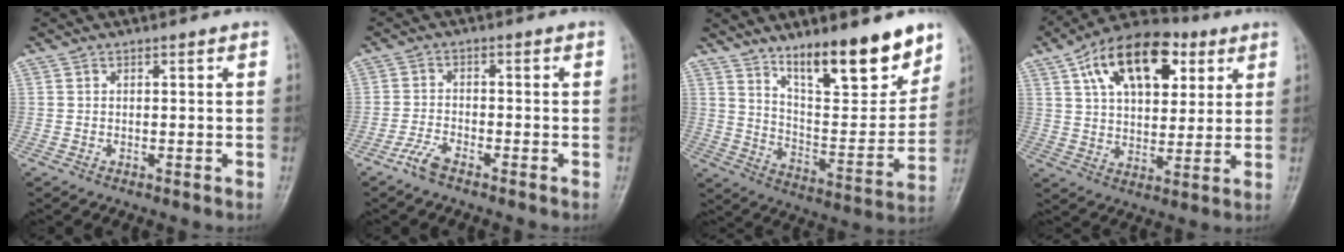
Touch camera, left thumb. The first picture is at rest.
{"total": 3.4, "force": [-2.6, 1.0, 1.9], "torque": [-0.046, 0.011, -0.055]}
{"total": 18.3, "force": [12.6, 5.4, 12.2], "torque": [-0.140, -0.083, 0.211]}
{"total": 18.2, "force": [7.7, 10.3, 12.8], "torque": [-0.169, -0.007, 0.123]}